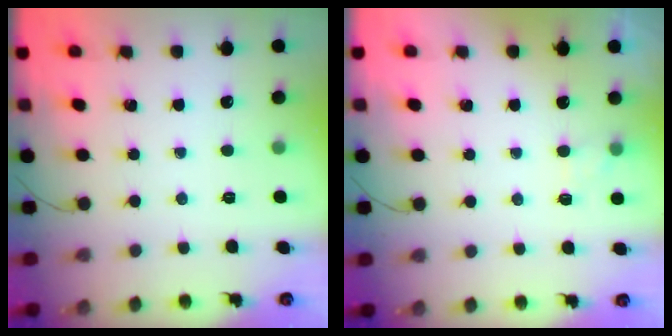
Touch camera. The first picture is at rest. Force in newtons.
{"total": 2.4, "press": 1.9, "slide": 1.4}